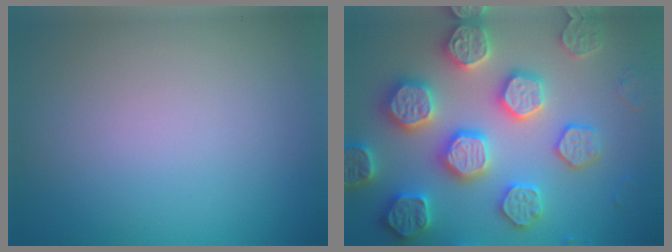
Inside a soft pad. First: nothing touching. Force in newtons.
{"total": 7.9, "press": 7.7, "slide": 1.7}